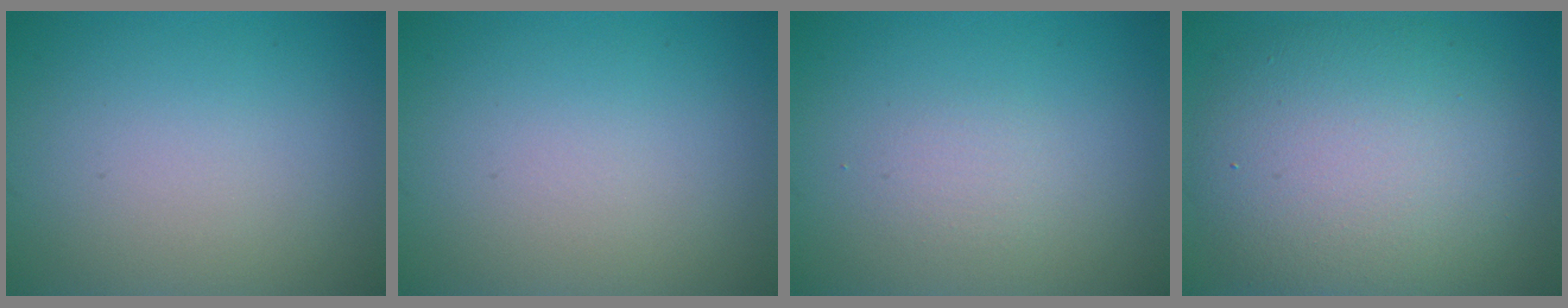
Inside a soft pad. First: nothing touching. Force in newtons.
{"total": 0.0}
{"total": 1.1, "press": 1.1, "slide": 0.0}
{"total": 10.2, "press": 10.2, "slide": 0.5}